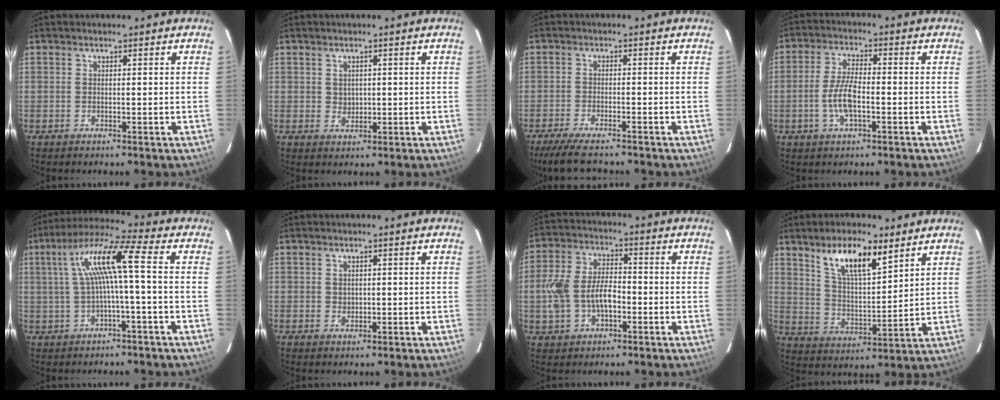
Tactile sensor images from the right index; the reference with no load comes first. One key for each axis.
{"total": 2.0, "fx": 0.5, "fy": 1.8, "fz": 0.5, "tx": -0.003, "ty": 0.002, "tz": 0.014}
{"total": 8.9, "fx": -7.7, "fy": 1.4, "fz": 4.2, "tx": -0.103, "ty": -0.026, "tz": -0.133}
{"total": 6.7, "fx": -2.0, "fy": 2.1, "fz": 6.1, "tx": -0.128, "ty": 0.002, "tz": -0.040}
{"total": 9.7, "fx": 0.5, "fy": 0.3, "fz": 9.7, "tx": -0.191, "ty": 0.020, "tz": 0.015}
{"total": 1.2, "fx": 0.3, "fy": 1.1, "fz": 0.1, "tx": 0.002, "ty": 0.002, "tz": 0.008}
{"total": 10.6, "fx": -2.3, "fy": 6.5, "fz": 8.0, "tx": -0.173, "ty": 0.014, "tz": -0.036}
{"total": 12.1, "fx": 7.7, "fy": 4.0, "fz": 8.4, "tx": -0.143, "ty": 0.001, "tz": 0.144}